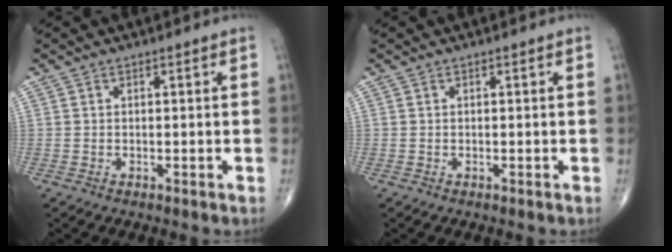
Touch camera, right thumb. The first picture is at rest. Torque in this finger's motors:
{"motor_torque": [0.00, 0.00, 0.00, 0.00, 0.00]}